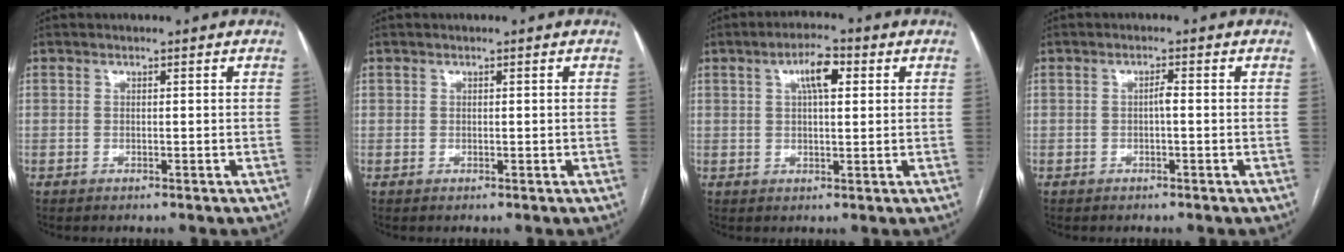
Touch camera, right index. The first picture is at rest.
{"total": 0.0}
{"total": 5.4, "force": [2.0, 1.6, 4.8], "torque": [-0.086, 0.014, 0.033]}
{"total": 1.2, "force": [-0.2, 0.2, 1.2], "torque": [-0.020, 0.003, -0.003]}